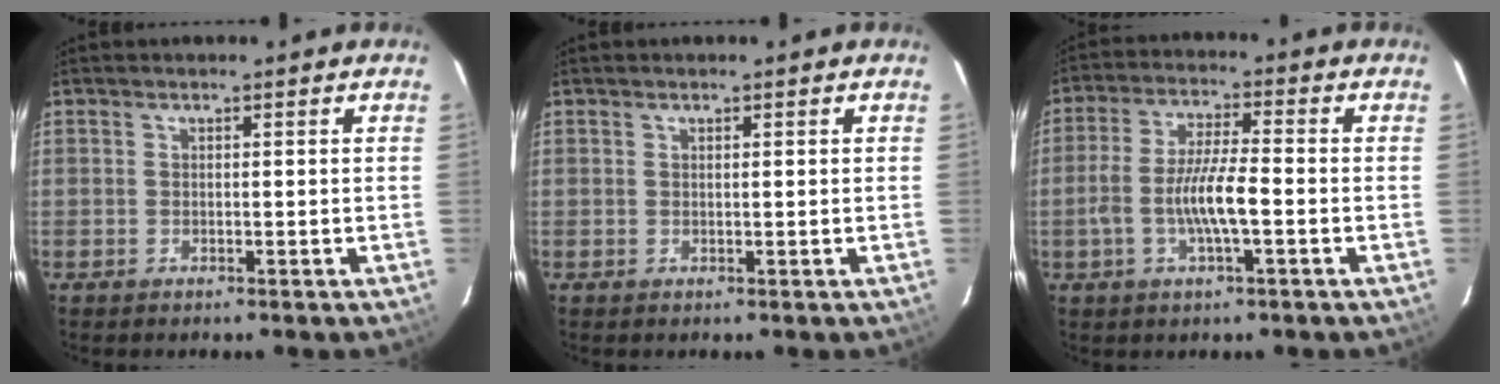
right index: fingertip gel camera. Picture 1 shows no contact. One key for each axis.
{"total": 0.8, "fx": 0.1, "fy": -0.6, "fz": -0.6, "tx": 0.010, "ty": 0.001, "tz": 0.002}
{"total": 8.7, "fx": -2.4, "fy": 1.6, "fz": 8.3, "tx": -0.165, "ty": 0.001, "tz": -0.044}